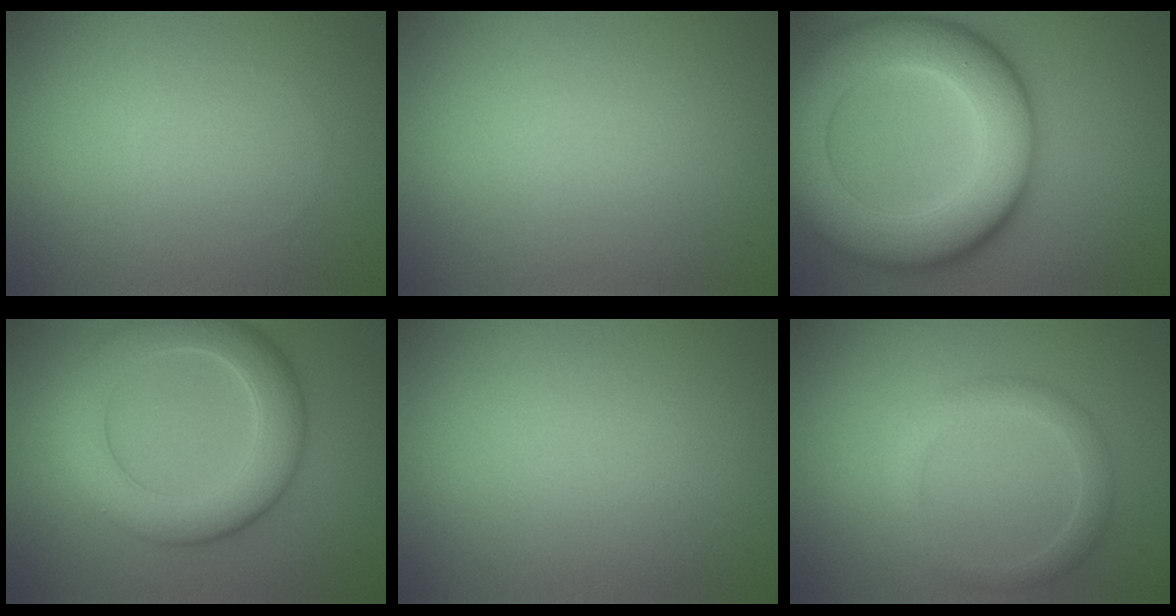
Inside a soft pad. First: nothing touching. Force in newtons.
{"total": 0.0}
{"total": 11.9, "press": 11.9, "slide": 0.3}
{"total": 6.5, "press": 6.5, "slide": 0.3}
{"total": 0.0}
{"total": 2.2, "press": 2.2, "slide": 0.1}